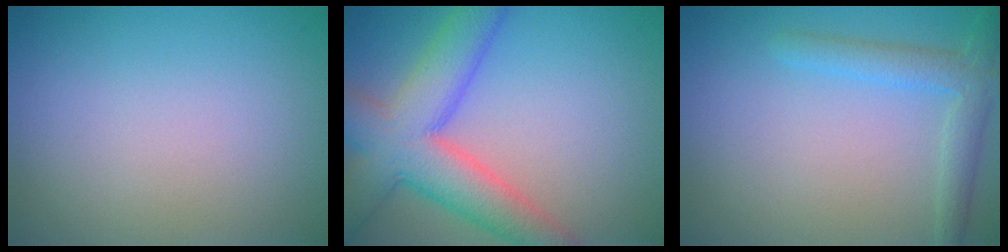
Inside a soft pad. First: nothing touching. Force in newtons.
{"total": 8.5, "press": 8.5, "slide": 0.4}
{"total": 2.8, "press": 2.8, "slide": 0.2}